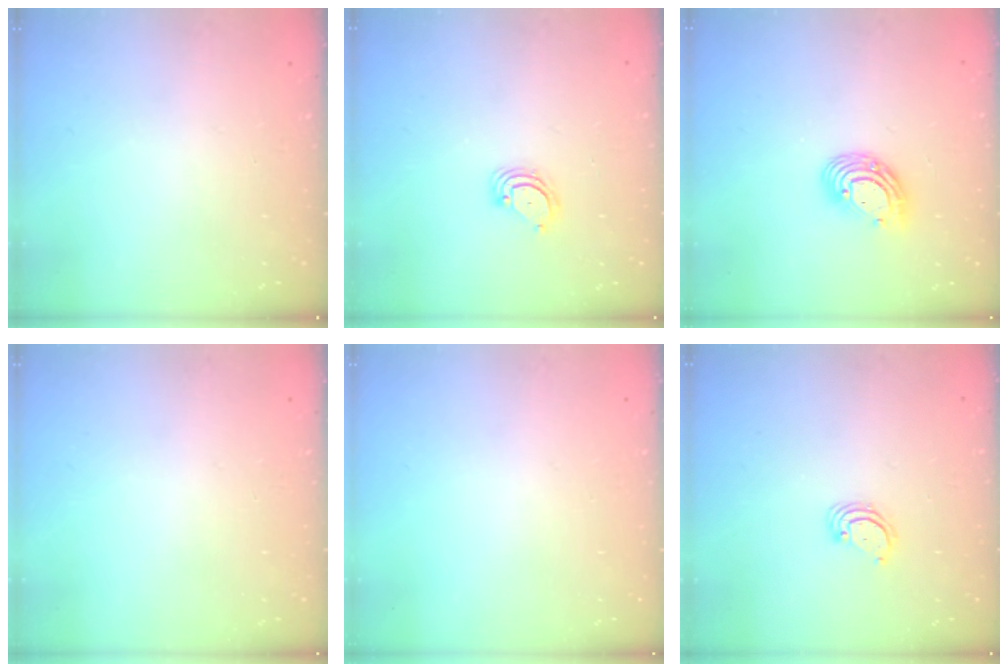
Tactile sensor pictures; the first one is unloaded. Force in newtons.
{"total": 3.7, "press": 3.7, "slide": 0.3}
{"total": 9.5, "press": 9.4, "slide": 1.7}
{"total": 0.0}
{"total": 0.0}
{"total": 3.5, "press": 3.5, "slide": 0.3}